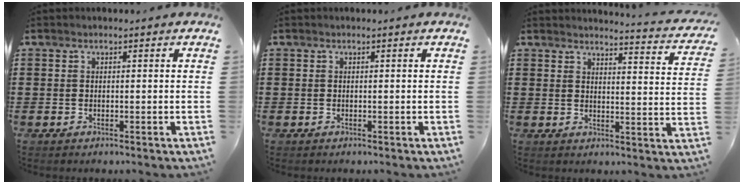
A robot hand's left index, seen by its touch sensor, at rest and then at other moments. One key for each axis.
{"total": 0.0}
{"total": 2.8, "fx": 2.7, "fy": -0.4, "fz": 0.7, "tx": -0.021, "ty": -0.029, "tz": 0.041}